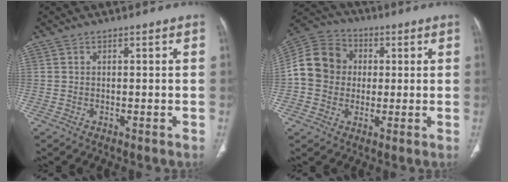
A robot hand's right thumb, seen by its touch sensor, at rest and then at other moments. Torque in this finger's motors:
{"motor_torque": [1.61, 1.51, 0.83, -0.75, 0.09]}